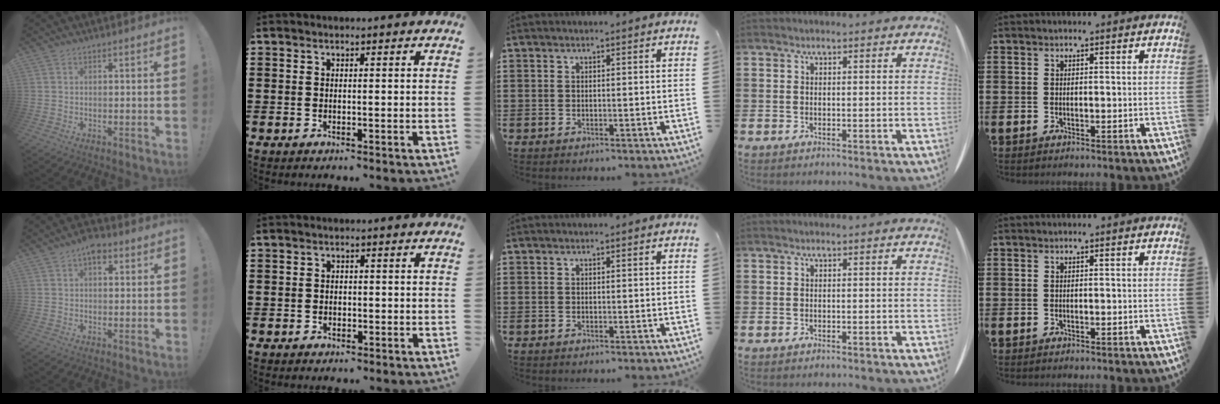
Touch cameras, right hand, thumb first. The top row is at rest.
{"thumb": {"total": 4.6, "force": [2.3, 2.6, 2.9], "torque": [-0.038, -0.007, 0.038]}, "index": {"total": 1.0, "force": [-0.4, 0.9, 0.2], "torque": [-0.006, 0.002, -0.011]}}